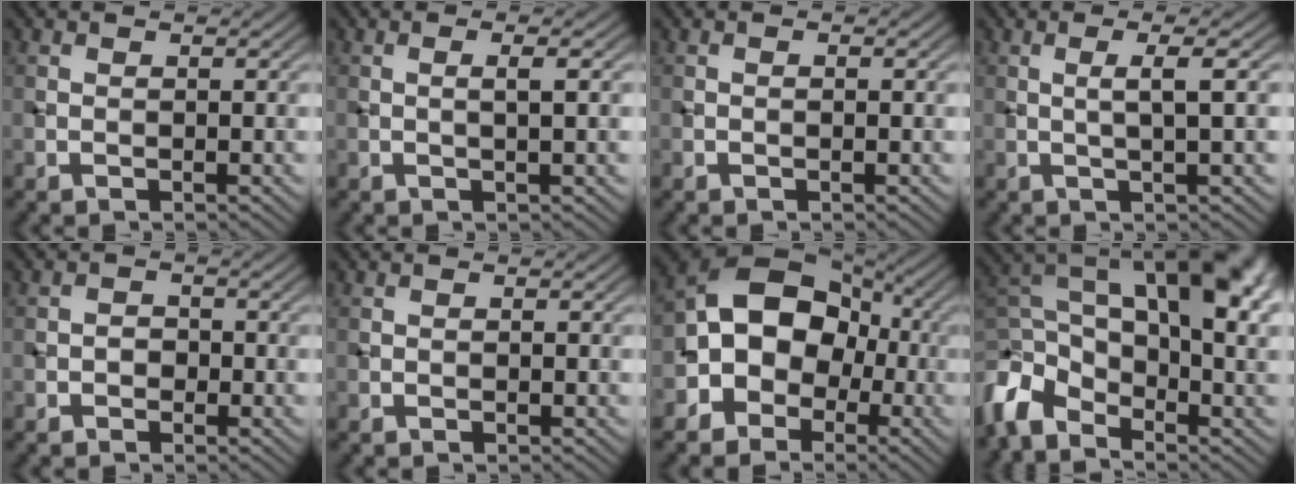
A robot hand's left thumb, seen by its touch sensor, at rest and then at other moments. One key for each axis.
{"total": 2.2, "fx": 0.2, "fy": 0.2, "fz": 2.2, "tx": -0.035, "ty": 0.004, "tz": -0.001}
{"total": 0.5, "fx": -0.1, "fy": 0.1, "fz": 0.5, "tx": -0.007, "ty": 0.000, "tz": -0.003}
{"total": 3.2, "fx": 0.5, "fy": 0.3, "fz": 3.2, "tx": -0.053, "ty": 0.011, "tz": 0.004}
{"total": 1.4, "fx": -0.7, "fy": 1.0, "fz": 0.6, "tx": -0.007, "ty": 0.002, "tz": -0.015}
{"total": 0.0}
{"total": 10.7, "fx": -1.9, "fy": 8.3, "fz": 6.5, "tx": -0.091, "ty": 0.009, "tz": -0.064}
{"total": 15.0, "fx": -0.3, "fy": 8.5, "fz": 12.3, "tx": -0.249, "ty": 0.005, "tz": 0.006}